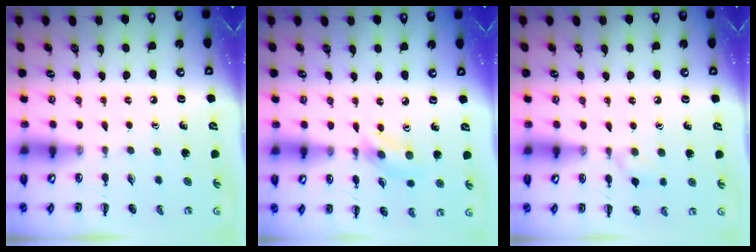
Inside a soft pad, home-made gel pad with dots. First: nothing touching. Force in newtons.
{"total": 2.6, "press": 2.6, "slide": 0.6}
{"total": 4.8, "press": 4.4, "slide": 1.8}